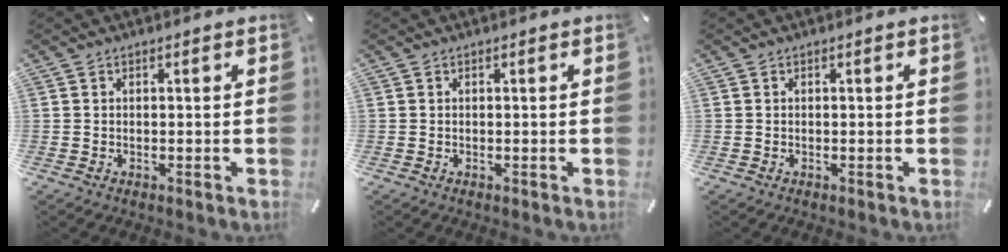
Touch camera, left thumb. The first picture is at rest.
{"total": 0.0}
{"total": 0.0}